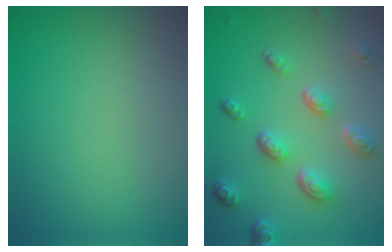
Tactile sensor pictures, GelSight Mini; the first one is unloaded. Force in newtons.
{"total": 4.6, "press": 3.5, "slide": 3.0}